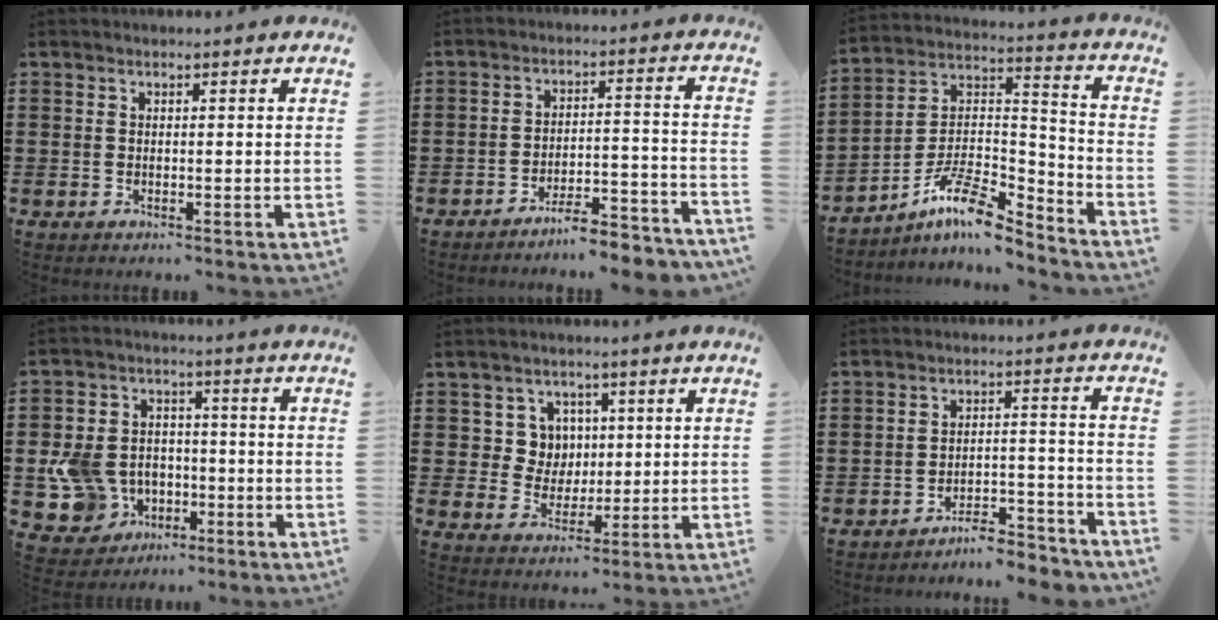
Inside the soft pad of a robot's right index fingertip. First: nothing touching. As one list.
[{"total": 5.9, "force": [-5.6, 0.0, 1.8], "torque": [-0.029, 0.002, -0.107]}, {"total": 10.7, "force": [-8.3, 2.5, 6.2], "torque": [-0.130, 0.007, -0.166]}, {"total": 9.3, "force": [-2.2, 8.2, 3.9], "torque": [-0.126, 0.018, -0.036]}, {"total": 5.9, "force": [1.7, 5.5, 1.5], "torque": [-0.049, 0.015, 0.029]}, {"total": 5.8, "force": [-5.6, 0.4, 1.2], "torque": [-0.019, 0.009, -0.110]}]